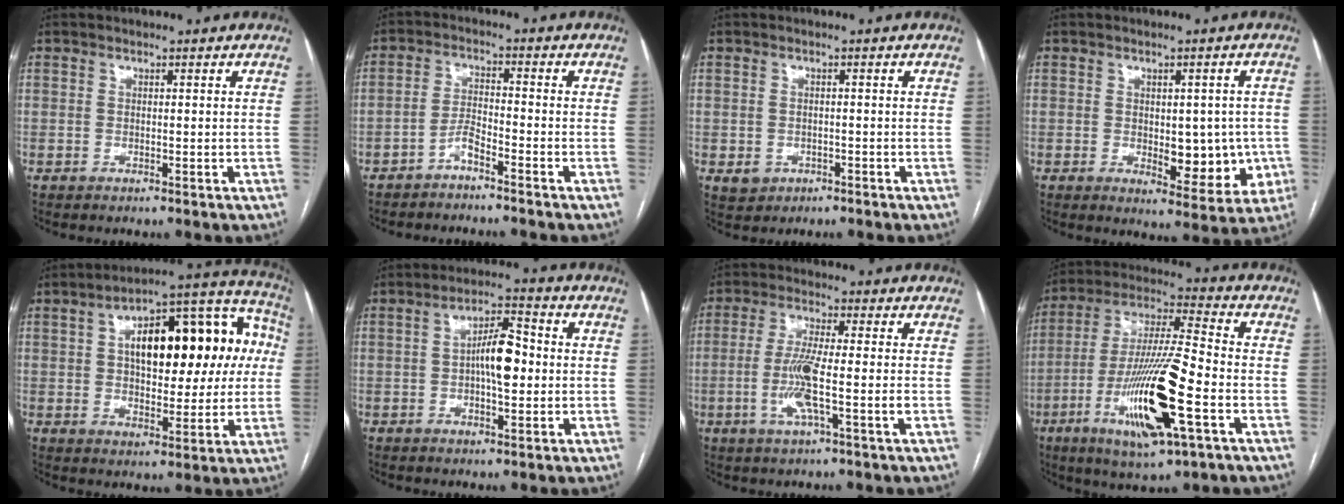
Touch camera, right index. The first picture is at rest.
{"total": 3.1, "force": [-2.6, 0.0, 1.6], "torque": [-0.034, 0.004, -0.052]}
{"total": 2.2, "force": [-1.1, 1.8, 0.6], "torque": [-0.007, 0.004, -0.008]}
{"total": 9.0, "force": [-1.1, 4.6, 7.7], "torque": [-0.080, 0.005, -0.001]}
{"total": 21.6, "force": [3.7, 8.9, 19.3], "torque": [-0.280, 0.059, 0.054]}
{"total": 7.2, "force": [-0.2, 2.0, 6.9], "torque": [-0.124, 0.016, -0.006]}
{"total": 7.6, "force": [-1.8, 0.1, 7.4], "torque": [-0.149, -0.005, -0.036]}
{"total": 19.0, "force": [-6.6, 2.3, 17.7], "torque": [-0.357, -0.021, -0.114]}